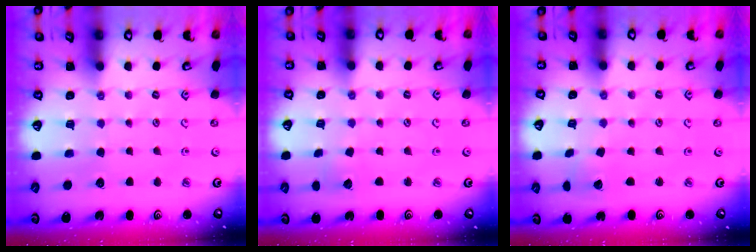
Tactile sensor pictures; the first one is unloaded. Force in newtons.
{"total": 4.4, "press": 4.4, "slide": 0.4}
{"total": 2.2, "press": 2.2, "slide": 0.1}